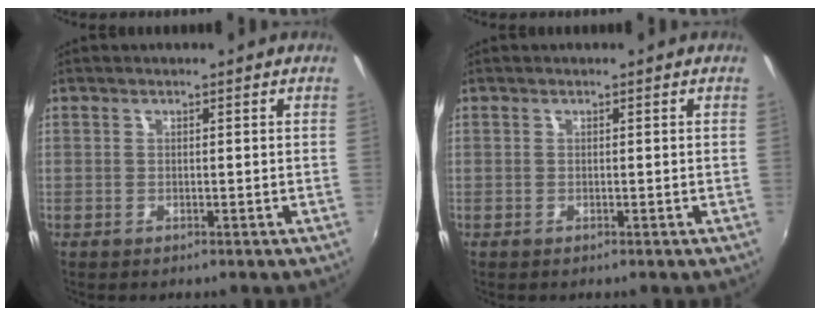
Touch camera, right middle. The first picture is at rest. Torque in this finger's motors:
{"motor_torque": [0.28, 0.05, 0.02, 0.01]}